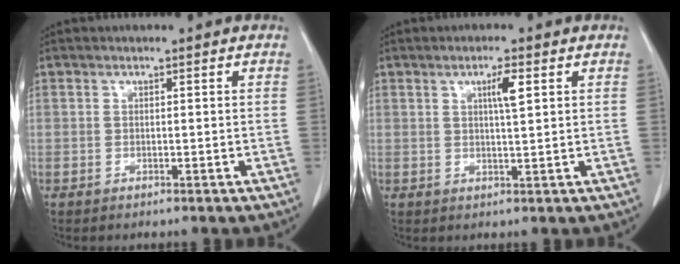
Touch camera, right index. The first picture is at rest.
{"total": 3.2, "force": [1.2, 0.1, 2.9], "torque": [-0.050, -0.001, 0.019]}